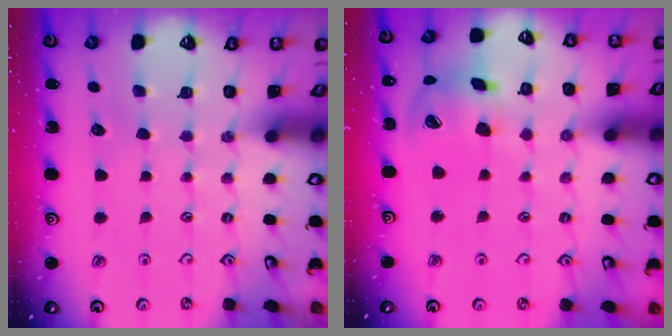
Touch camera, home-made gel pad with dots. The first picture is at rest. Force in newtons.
{"total": 13.8, "press": 13.6, "slide": 1.8}